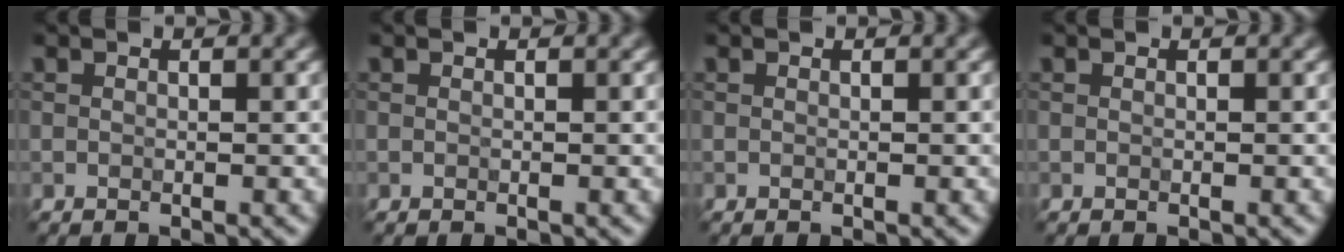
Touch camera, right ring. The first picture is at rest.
{"total": 0.0}
{"total": 0.0}
{"total": 0.0}